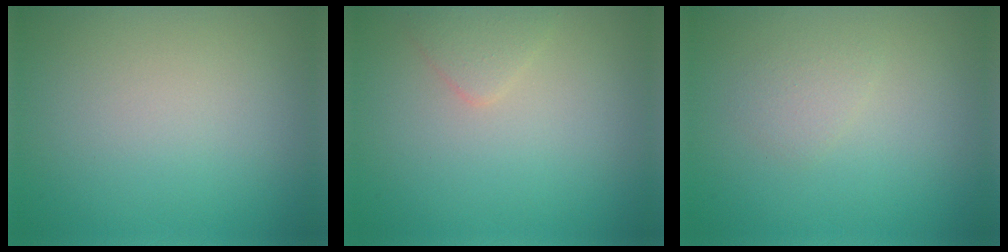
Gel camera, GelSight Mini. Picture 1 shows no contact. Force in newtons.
{"total": 1.4, "press": 1.4, "slide": 0.1}
{"total": 1.1, "press": 1.1, "slide": 0.0}